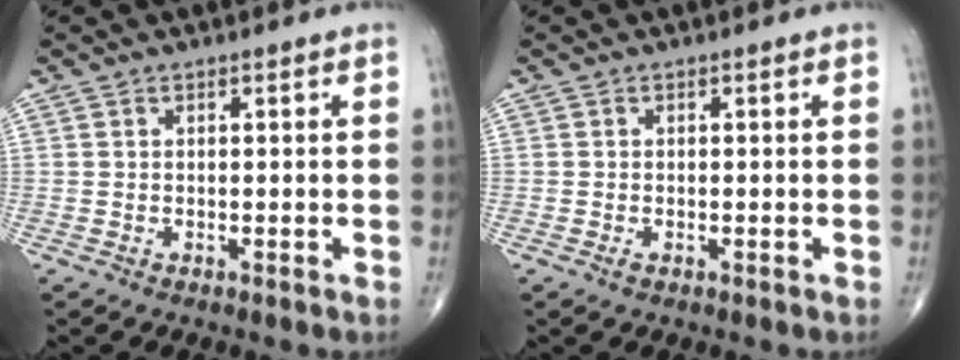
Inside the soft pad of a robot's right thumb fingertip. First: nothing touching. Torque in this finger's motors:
{"motor_torque": [-0.11, -0.16, 0.08, 0.03, 0.00]}